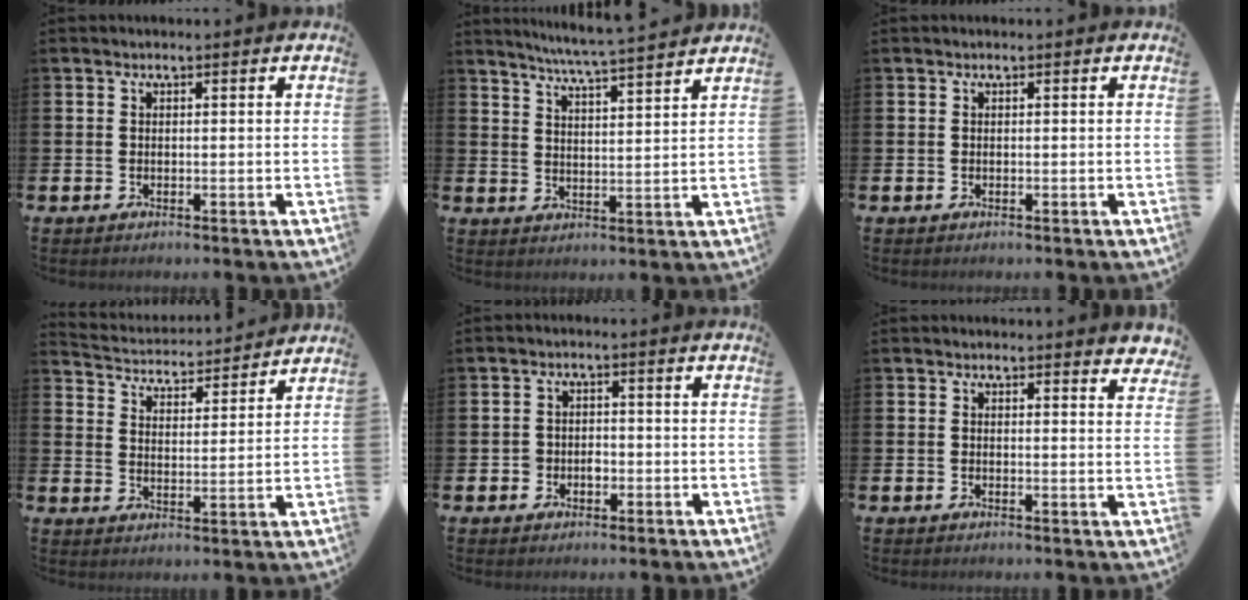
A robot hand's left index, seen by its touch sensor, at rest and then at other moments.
{"total": 5.9, "force": [5.6, -0.7, 1.5], "torque": [-0.036, -0.041, 0.095]}
{"total": 0.0}
{"total": 4.0, "force": [3.9, 0.8, 0.0], "torque": [-0.022, -0.037, 0.062]}
{"total": 2.1, "force": [-0.9, 1.8, 0.5], "torque": [-0.015, 0.003, -0.022]}
{"total": 2.0, "force": [2.0, 0.2, 0.0], "torque": [0.006, -0.011, 0.034]}